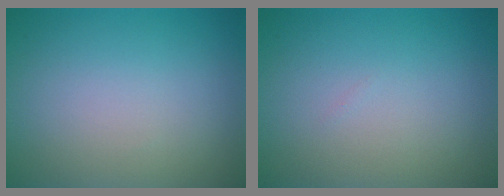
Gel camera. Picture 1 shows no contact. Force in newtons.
{"total": 0.0}